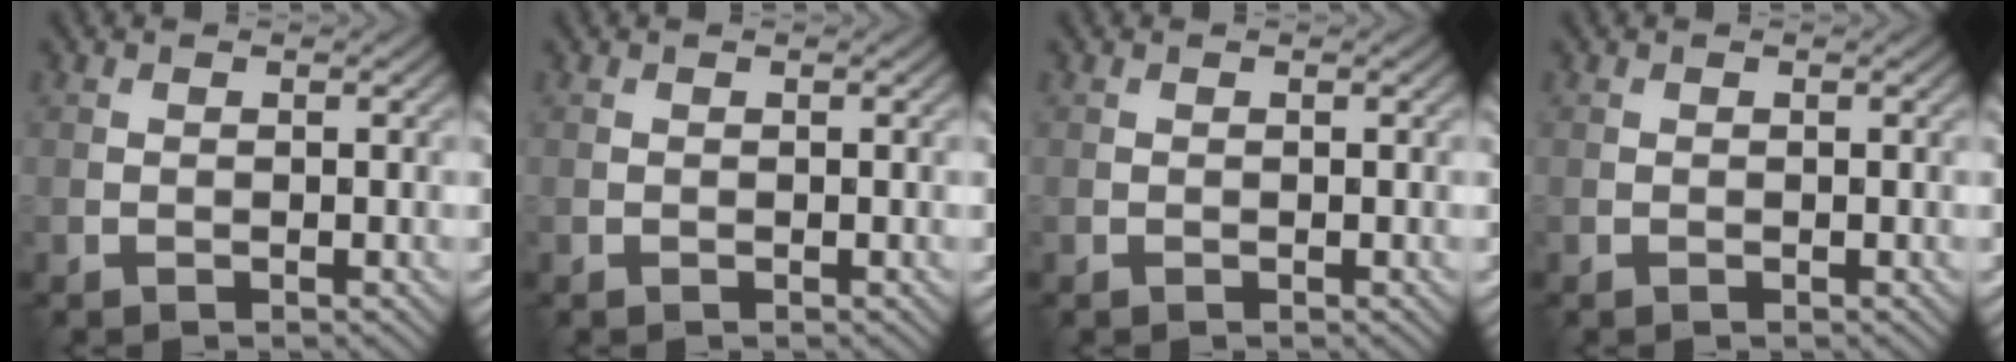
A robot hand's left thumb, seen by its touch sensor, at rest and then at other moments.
{"total": 0.0}
{"total": 0.0}
{"total": 0.0}